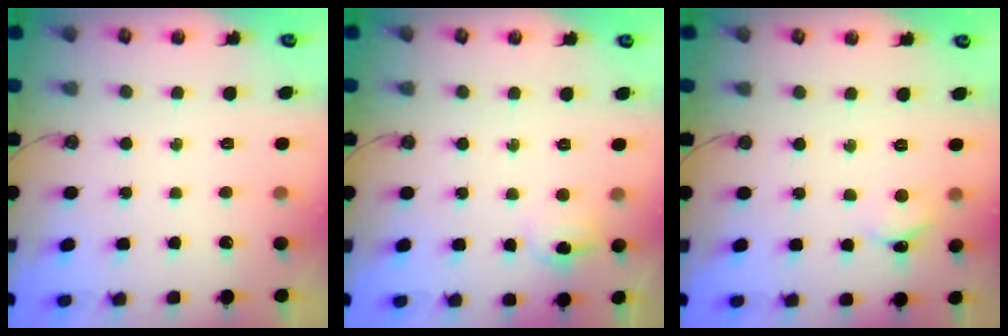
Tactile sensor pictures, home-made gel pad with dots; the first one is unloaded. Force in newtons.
{"total": 4.8, "press": 4.4, "slide": 1.9}
{"total": 3.1, "press": 3.0, "slide": 0.3}